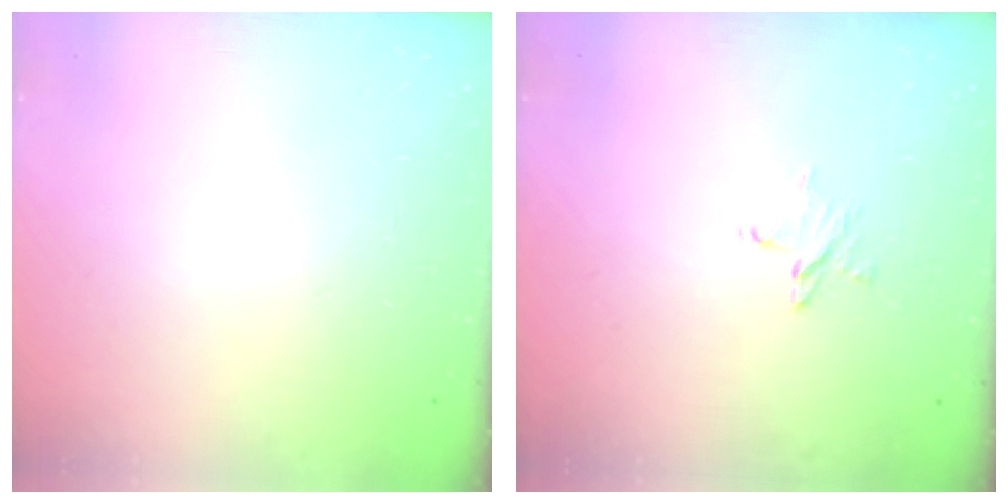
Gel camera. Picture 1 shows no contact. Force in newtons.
{"total": 4.1, "press": 4.1, "slide": 0.4}